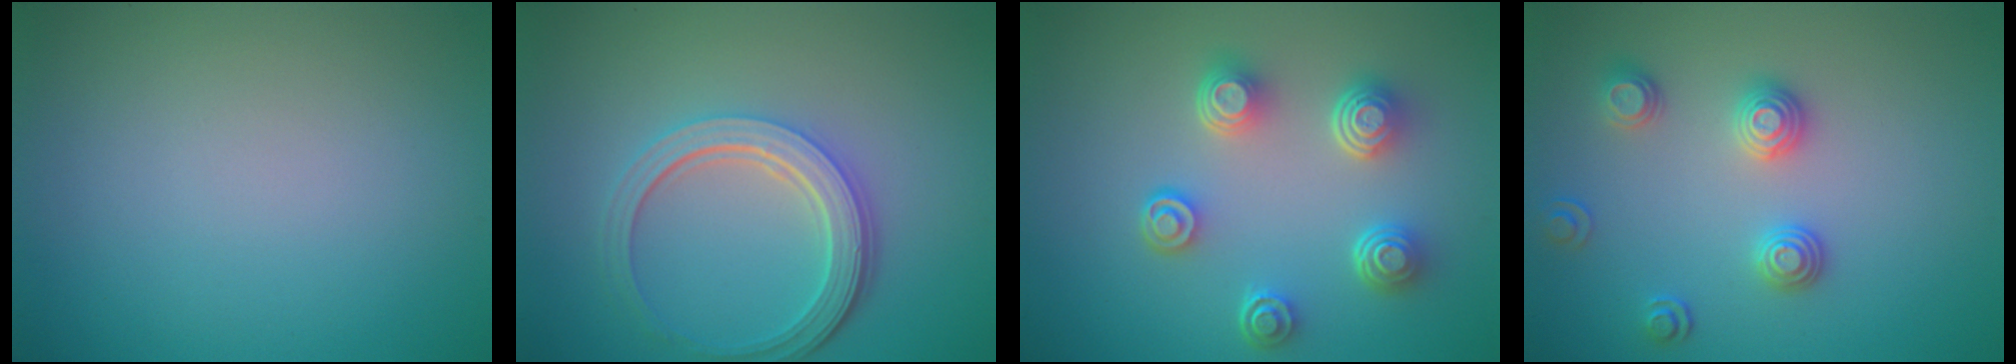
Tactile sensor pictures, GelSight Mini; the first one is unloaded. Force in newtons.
{"total": 4.9, "press": 3.7, "slide": 3.2}
{"total": 5.0, "press": 3.8, "slide": 3.3}
{"total": 2.7, "press": 2.6, "slide": 0.9}